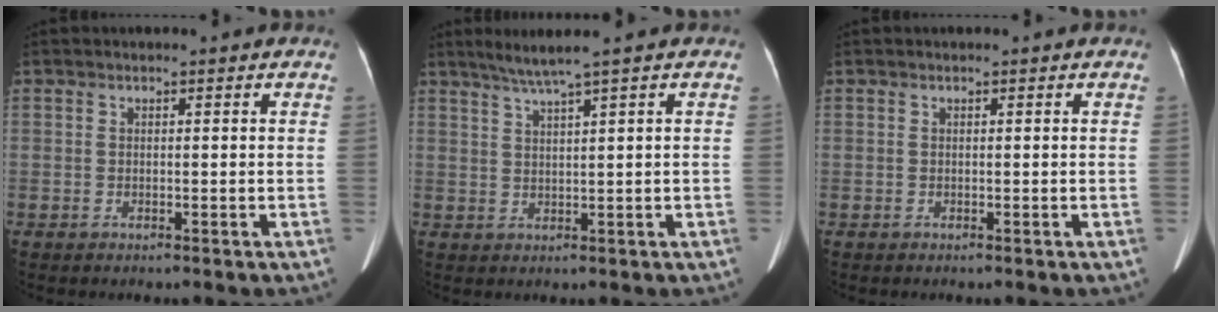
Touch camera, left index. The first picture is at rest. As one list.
[{"total": 3.6, "force": [2.6, -1.2, 2.3], "torque": [-0.050, 0.000, 0.055]}, {"total": 0.0}]